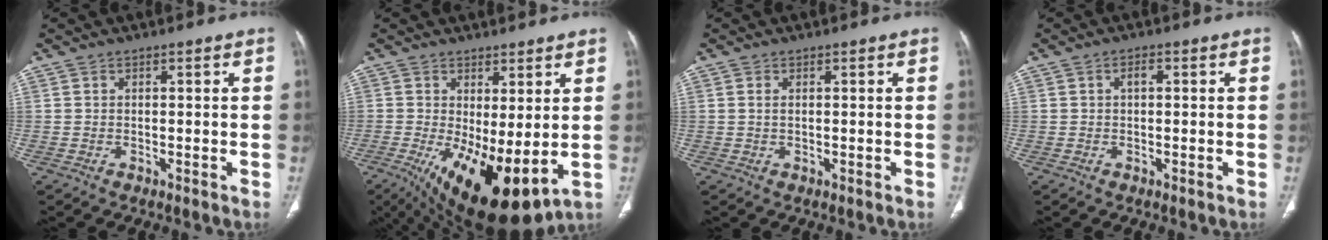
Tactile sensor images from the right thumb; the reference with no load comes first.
{"total": 14.9, "force": [-1.6, 5.9, 13.6], "torque": [-0.233, -0.024, -0.002]}
{"total": 0.9, "force": [0.3, 0.4, 0.7], "torque": [-0.021, 0.004, 0.009]}
{"total": 1.4, "force": [0.3, 0.7, 1.2], "torque": [-0.021, 0.007, 0.003]}